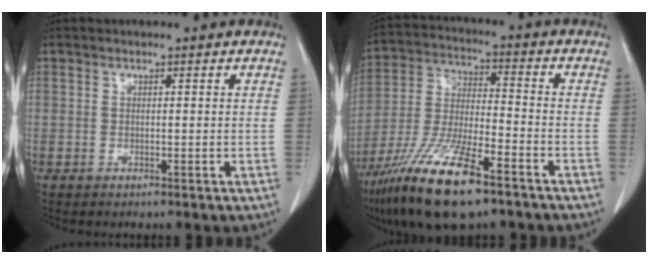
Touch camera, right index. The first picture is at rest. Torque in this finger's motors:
{"motor_torque": [1.09, -1.05, 0.75, 0.21]}